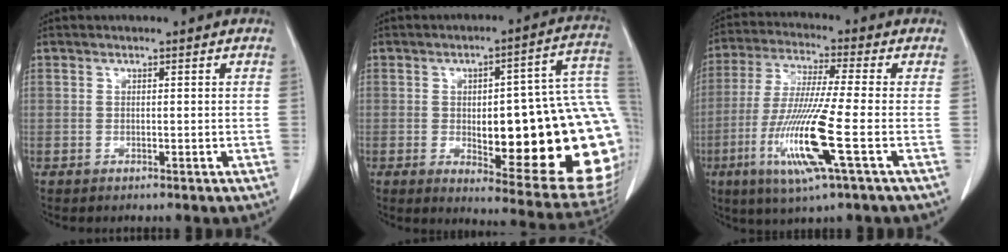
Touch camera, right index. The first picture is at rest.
{"total": 27.0, "force": [-2.0, 5.9, 26.3], "torque": [-0.250, 0.020, -0.008]}
{"total": 13.9, "force": [-4.4, -0.2, 13.2], "torque": [-0.278, -0.024, -0.087]}